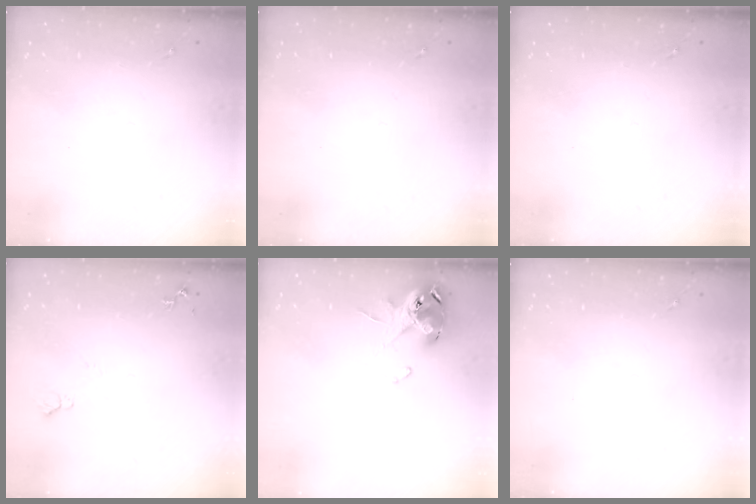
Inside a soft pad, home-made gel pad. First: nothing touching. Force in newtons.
{"total": 0.0}
{"total": 0.0}
{"total": 5.1, "press": 5.1, "slide": 0.7}
{"total": 12.6, "press": 12.5, "slide": 1.7}
{"total": 0.0}